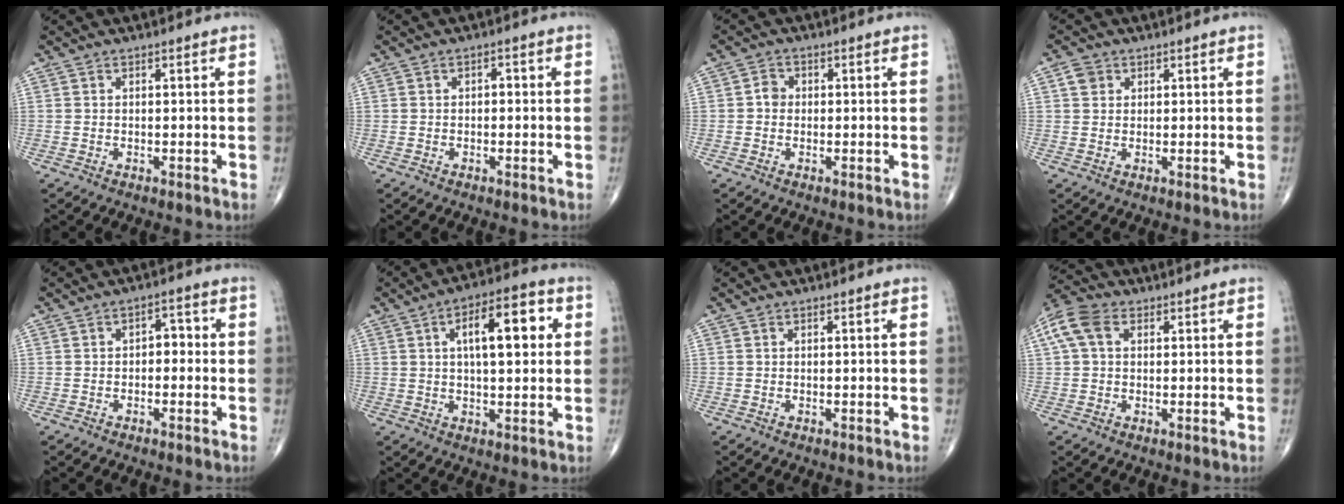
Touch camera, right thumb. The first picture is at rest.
{"total": 1.2, "force": [-0.1, 0.8, 0.9], "torque": [-0.004, 0.003, -0.007]}
{"total": 2.1, "force": [-0.1, 1.9, 1.0], "torque": [-0.006, 0.006, -0.008]}
{"total": 2.5, "force": [1.0, 2.1, 0.9], "torque": [-0.009, 0.000, 0.016]}
{"total": 3.2, "force": [-0.4, 2.1, 2.4], "torque": [-0.013, 0.015, -0.016]}
{"total": 12.4, "force": [3.0, 5.0, 11.0], "torque": [-0.145, 0.012, 0.039]}
{"total": 0.0}
{"total": 7.4, "force": [2.1, 5.0, 5.0], "torque": [-0.114, 0.024, 0.036]}